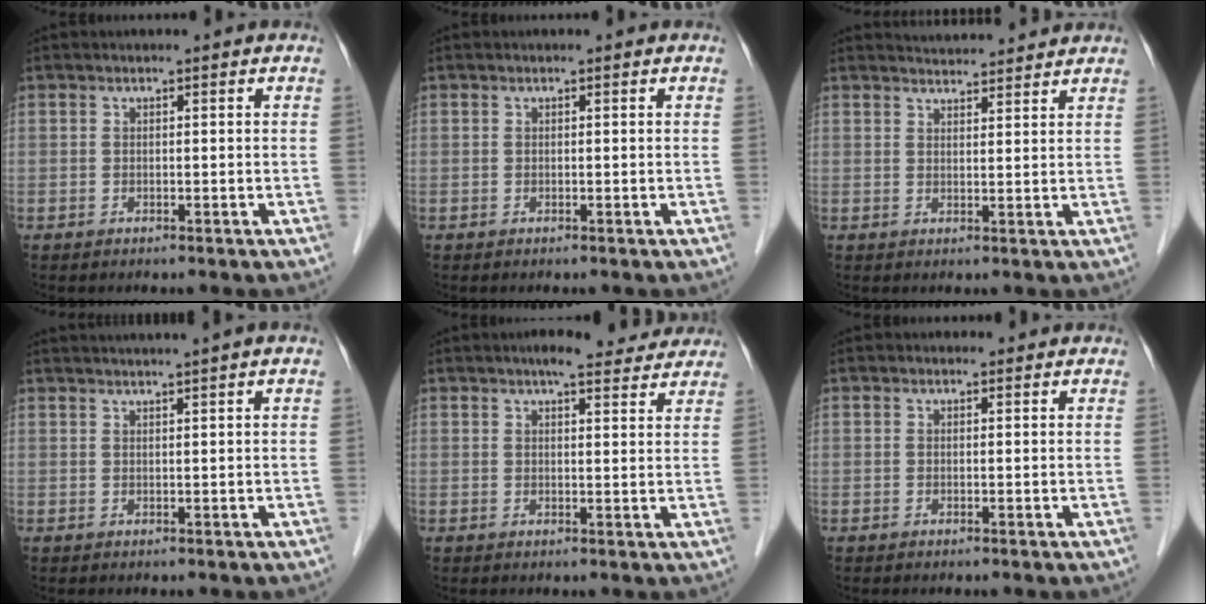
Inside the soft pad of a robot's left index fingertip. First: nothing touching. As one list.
[{"total": 0.0}, {"total": 6.0, "force": [5.9, 0.4, 0.9], "torque": [-0.019, 0.022, 0.077]}, {"total": 4.6, "force": [3.8, -1.3, 2.2], "torque": [-0.025, 0.020, 0.058]}, {"total": 8.2, "force": [7.1, 1.9, 3.5], "torque": [-0.044, 0.017, 0.081]}, {"total": 0.7, "force": [0.6, 0.4, 0.0], "torque": [-0.005, 0.001, 0.006]}]